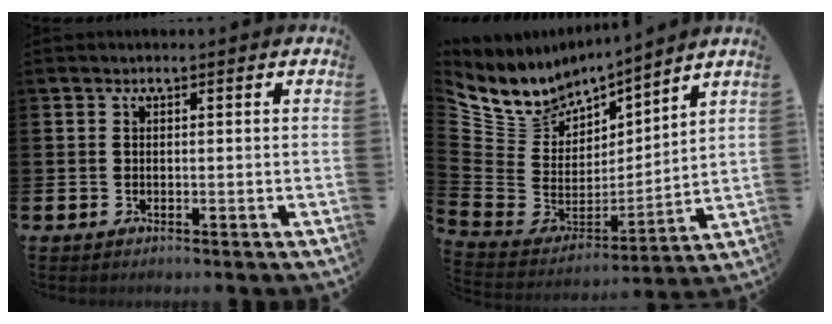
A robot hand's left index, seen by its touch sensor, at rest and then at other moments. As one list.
[{"total": 7.5, "force": [7.0, 2.4, -1.5], "torque": [-0.030, -0.076, 0.130]}]